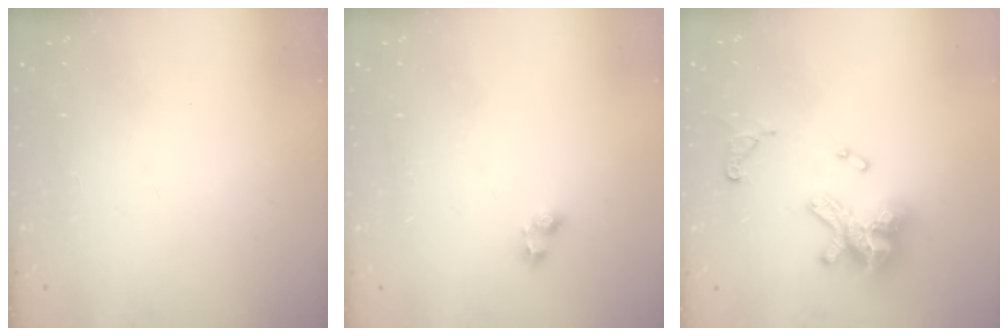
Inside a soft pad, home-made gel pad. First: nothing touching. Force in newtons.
{"total": 4.0, "press": 4.0, "slide": 0.3}
{"total": 15.0, "press": 14.9, "slide": 1.9}